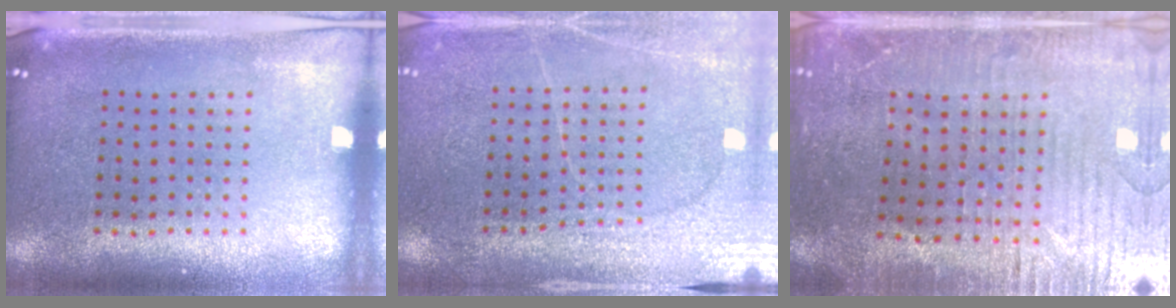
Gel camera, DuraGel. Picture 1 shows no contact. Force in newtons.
{"total": 2.7, "press": 2.7, "slide": 0.4}
{"total": 1.8, "press": 1.8, "slide": 0.5}